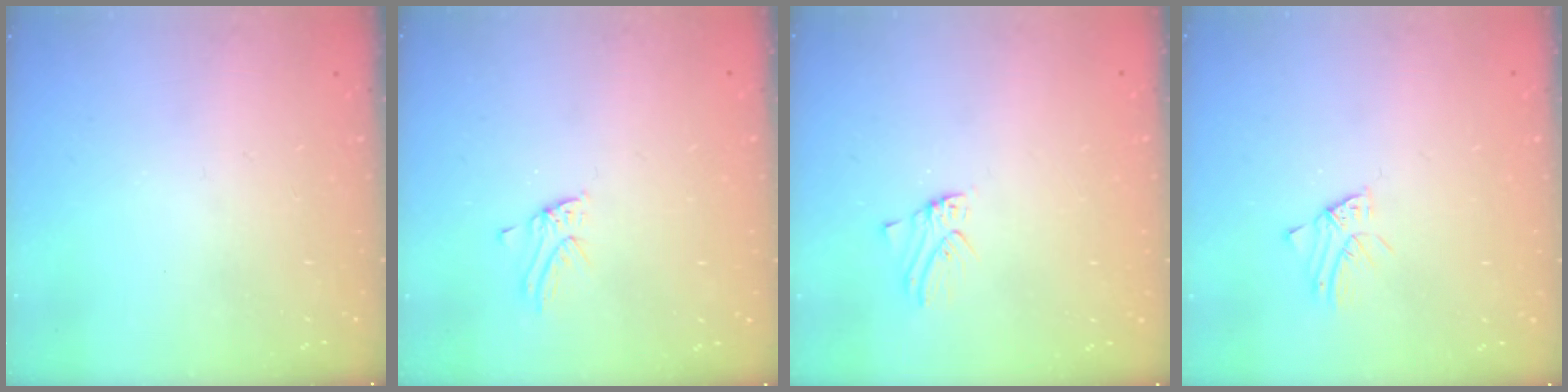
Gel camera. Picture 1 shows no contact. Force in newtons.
{"total": 1.4, "press": 1.4, "slide": 0.1}
{"total": 0.0}
{"total": 1.5, "press": 1.5, "slide": 0.0}